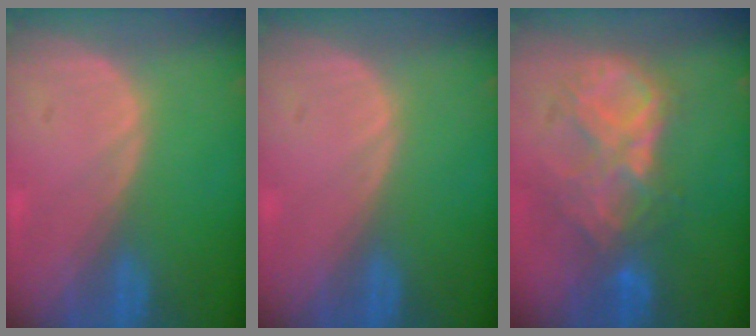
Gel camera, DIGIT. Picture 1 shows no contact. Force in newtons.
{"total": 0.0}
{"total": 9.0, "press": 7.8, "slide": 4.6}